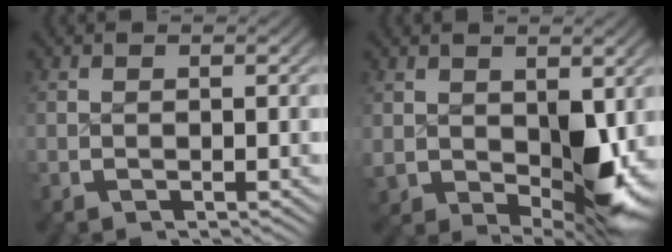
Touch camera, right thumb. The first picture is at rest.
{"total": 6.9, "force": [-0.2, 4.1, 5.6], "torque": [-0.084, -0.037, 0.026]}